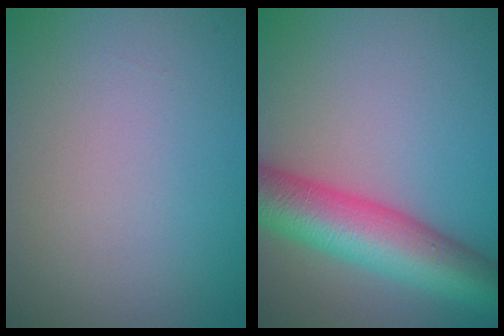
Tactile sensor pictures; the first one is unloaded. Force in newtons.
{"total": 9.3, "press": 9.3, "slide": 0.3}